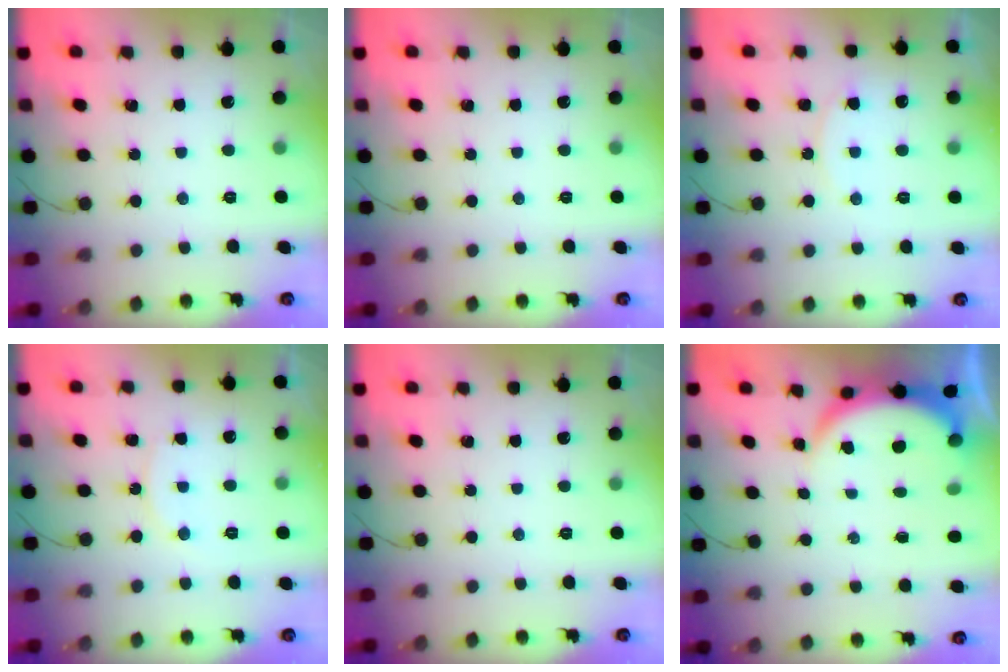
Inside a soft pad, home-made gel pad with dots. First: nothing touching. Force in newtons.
{"total": 0.0}
{"total": 6.6, "press": 6.6, "slide": 0.7}
{"total": 8.7, "press": 8.7, "slide": 0.5}
{"total": 0.0}
{"total": 5.8, "press": 5.7, "slide": 0.8}